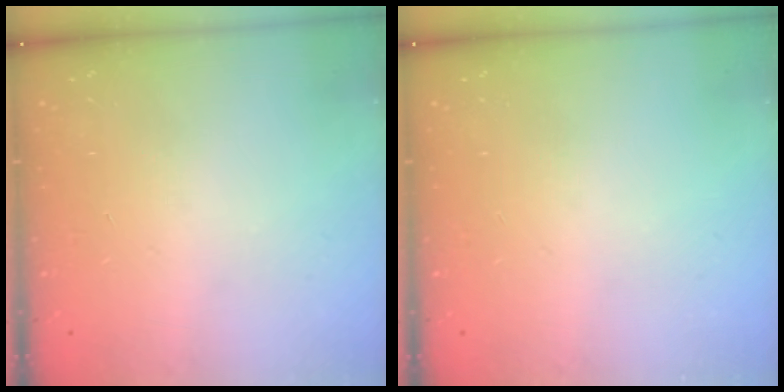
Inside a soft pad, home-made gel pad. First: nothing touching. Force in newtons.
{"total": 0.0}